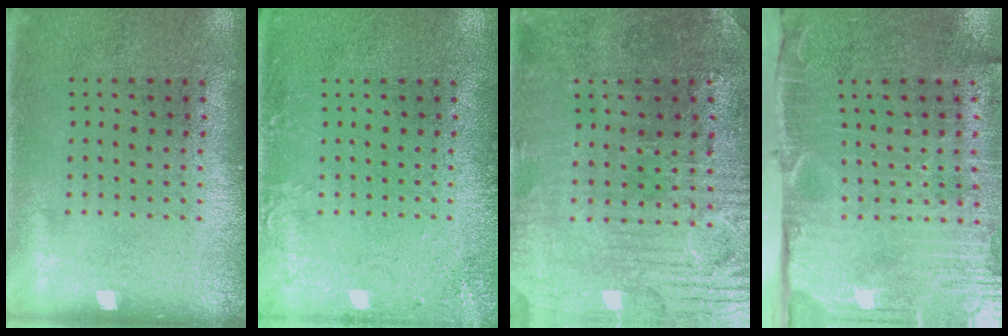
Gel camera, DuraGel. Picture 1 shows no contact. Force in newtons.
{"total": 1.7, "press": 1.7, "slide": 0.3}
{"total": 2.2, "press": 2.2, "slide": 0.5}
{"total": 4.8, "press": 4.0, "slide": 2.7}